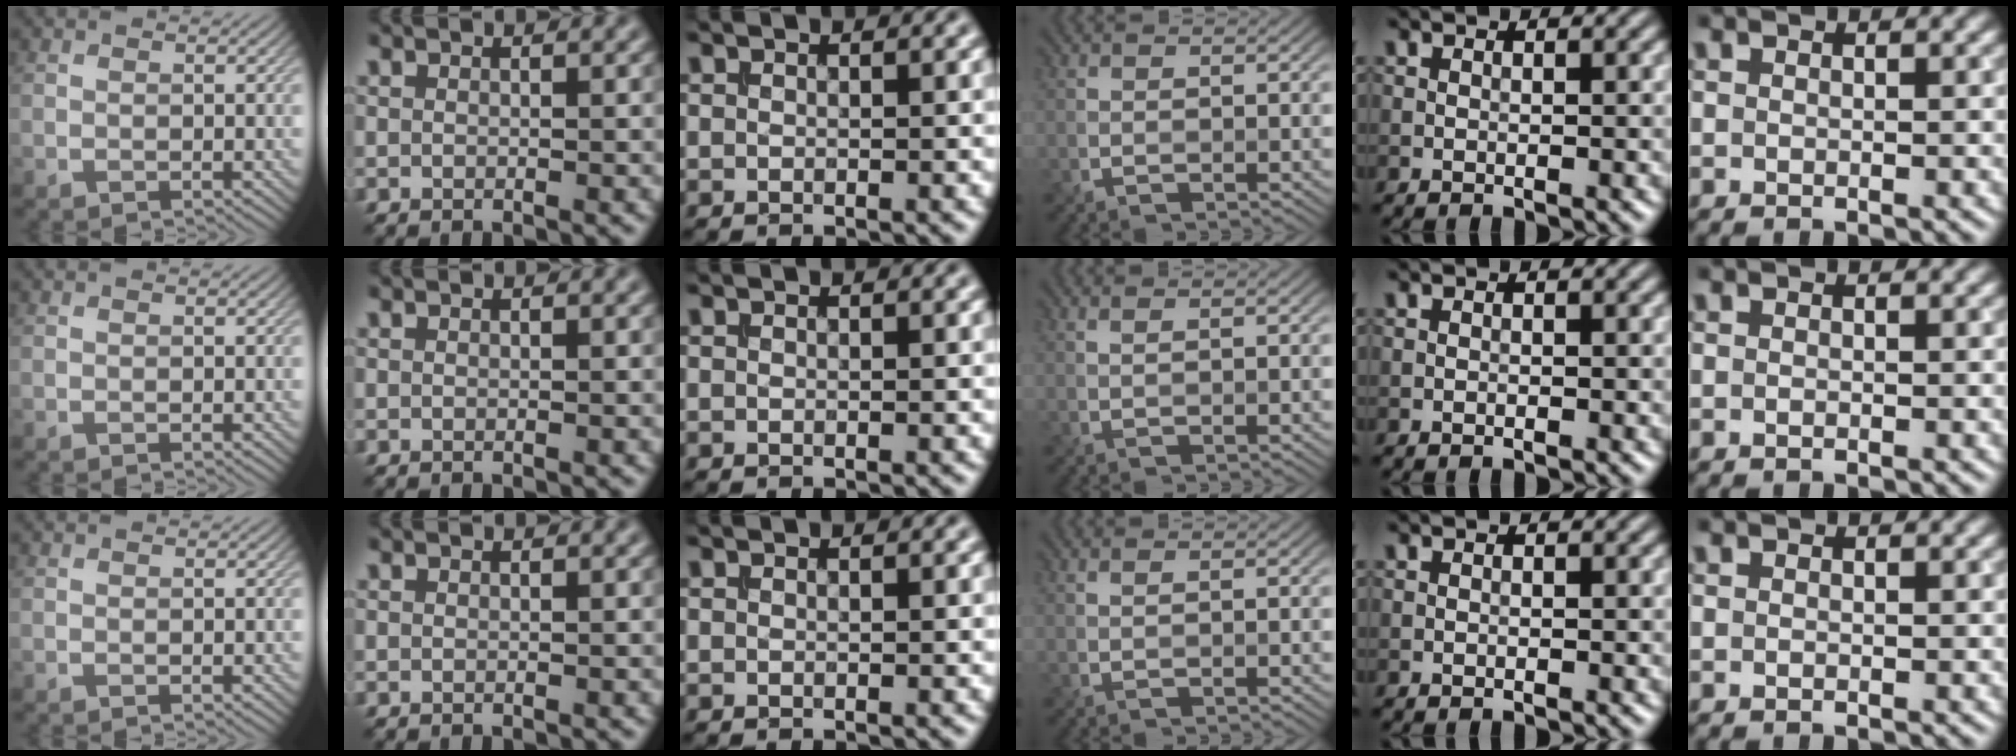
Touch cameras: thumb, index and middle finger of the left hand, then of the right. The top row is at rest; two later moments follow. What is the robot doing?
{"motion": "insert", "object": "bucket"}